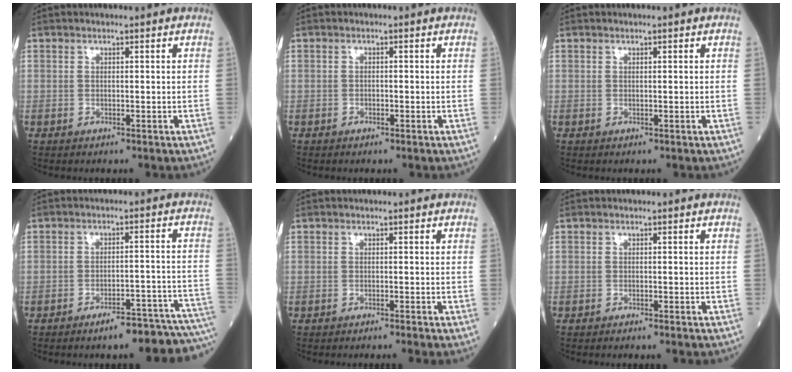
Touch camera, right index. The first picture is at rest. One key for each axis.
{"total": 0.6, "fx": -0.3, "fy": 0.4, "fz": 0.3, "tx": -0.003, "ty": 0.002, "tz": -0.009}
{"total": 0.0}
{"total": 12.0, "fx": -10.9, "fy": 1.2, "fz": 5.1, "tx": -0.023, "ty": 0.034, "tz": -0.134}
{"total": 2.2, "fx": -1.9, "fy": -0.8, "fz": 0.8, "tx": -0.003, "ty": 0.005, "tz": -0.027}
{"total": 1.7, "fx": -1.5, "fy": -0.2, "fz": 0.9, "tx": -0.011, "ty": 0.002, "tz": -0.015}